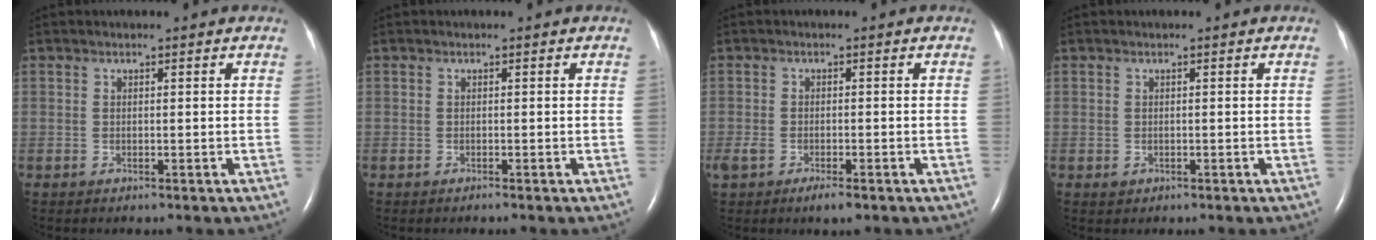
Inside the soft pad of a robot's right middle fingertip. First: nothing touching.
{"total": 0.0}
{"total": 3.8, "force": [-2.4, 1.3, 2.6], "torque": [-0.053, -0.007, -0.038]}
{"total": 0.6, "force": [-0.2, 0.6, 0.2], "torque": [-0.007, 0.000, 0.000]}